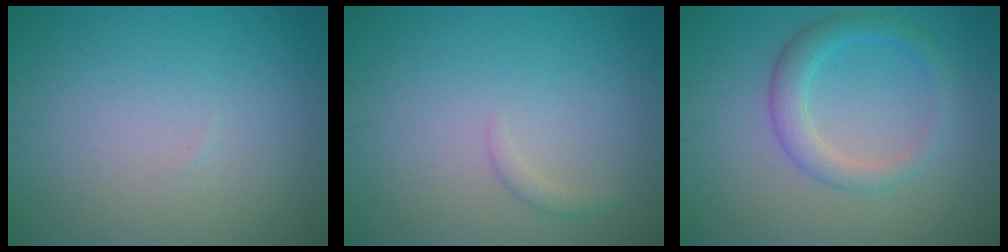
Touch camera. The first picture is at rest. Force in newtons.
{"total": 0.8, "press": 0.8, "slide": 0.0}
{"total": 3.1, "press": 3.1, "slide": 0.1}